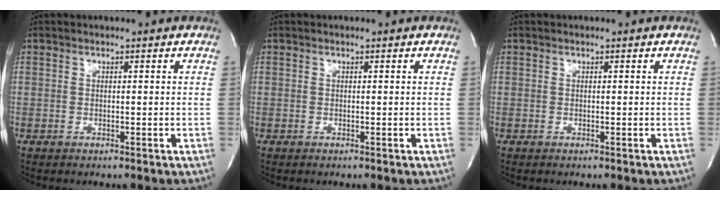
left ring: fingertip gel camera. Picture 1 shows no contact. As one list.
[{"total": 0.0}, {"total": 0.0}]